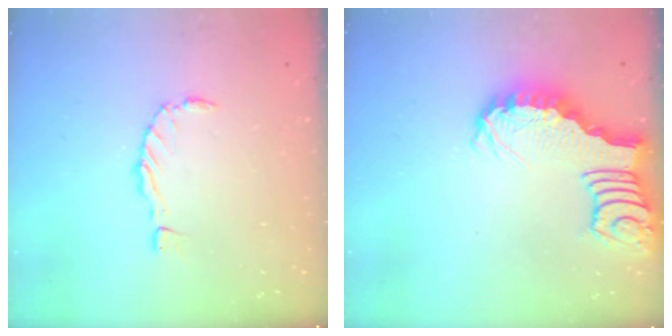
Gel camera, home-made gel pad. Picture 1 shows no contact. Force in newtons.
{"total": 3.7, "press": 3.7, "slide": 0.6}